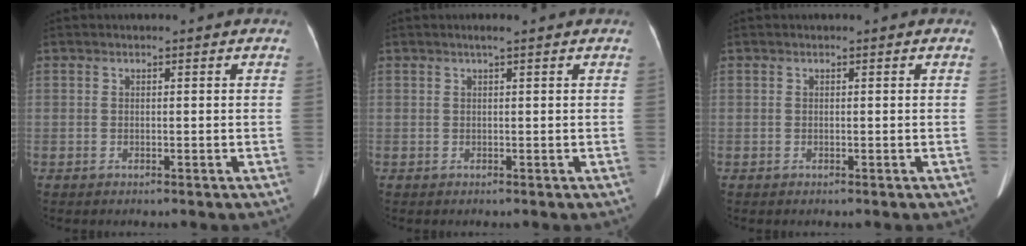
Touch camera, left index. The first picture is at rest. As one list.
[{"total": 1.4, "force": [1.0, -0.1, 1.0], "torque": [-0.020, 0.010, 0.015]}, {"total": 0.0}]